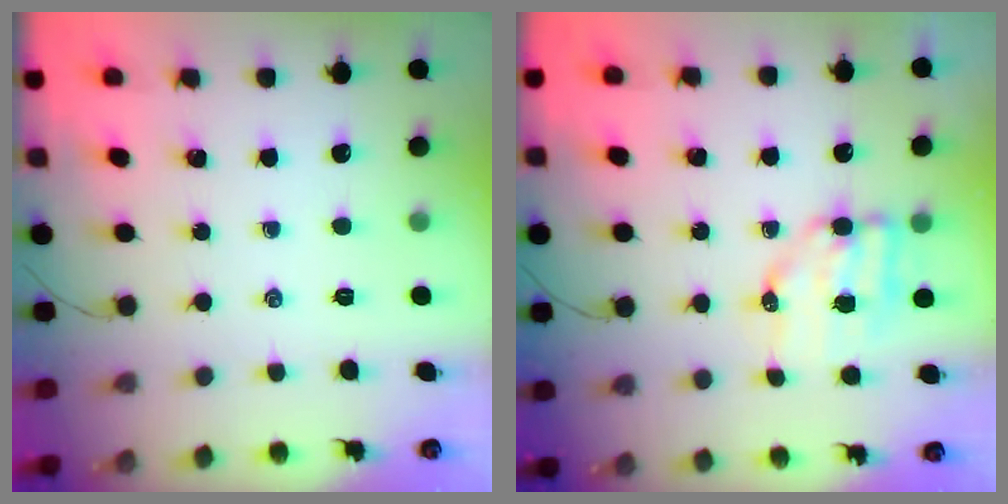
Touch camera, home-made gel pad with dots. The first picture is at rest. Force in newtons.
{"total": 7.7, "press": 7.6, "slide": 1.1}